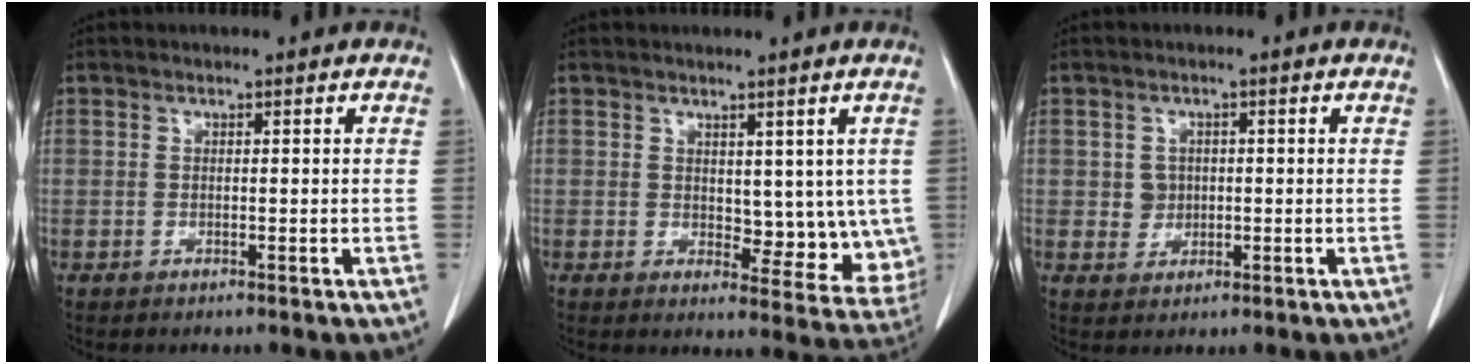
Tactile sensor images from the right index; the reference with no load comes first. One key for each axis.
{"total": 8.1, "fx": 1.2, "fy": 4.4, "fz": 6.6, "tx": -0.061, "ty": -0.011, "tz": 0.024}
{"total": 2.6, "fx": 0.2, "fy": 2.4, "fz": 0.9, "tx": -0.012, "ty": 0.002, "tz": 0.007}